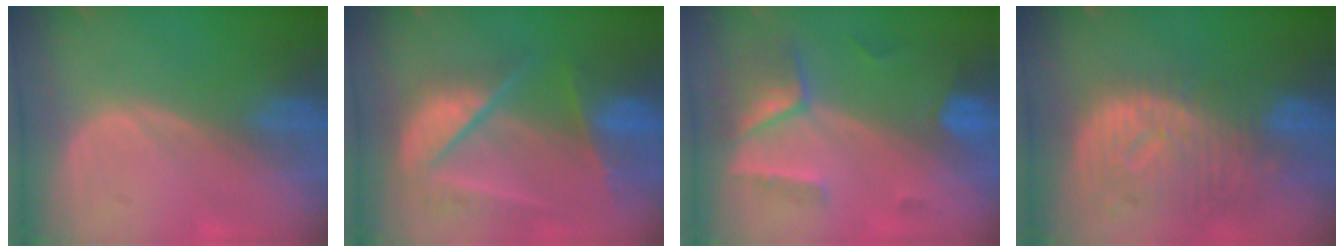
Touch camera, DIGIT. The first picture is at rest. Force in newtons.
{"total": 9.8, "press": 8.2, "slide": 5.3}
{"total": 7.4, "press": 6.5, "slide": 3.6}
{"total": 11.0, "press": 9.6, "slide": 5.4}